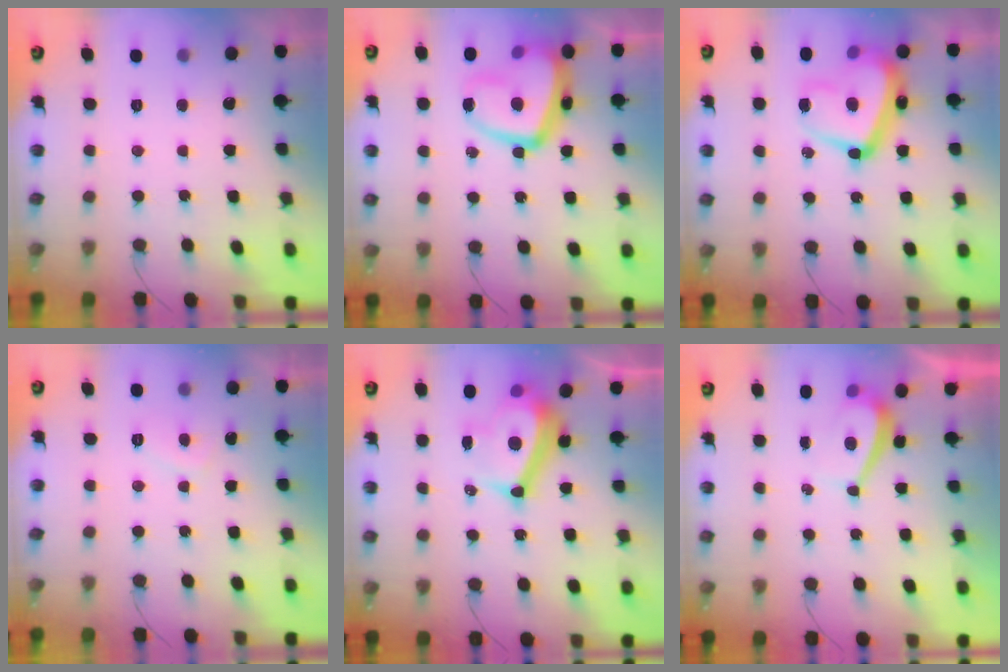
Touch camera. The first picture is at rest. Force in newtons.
{"total": 20.4, "press": 20.3, "slide": 2.1}
{"total": 19.1, "press": 19.1, "slide": 1.7}
{"total": 2.9, "press": 2.8, "slide": 0.7}
{"total": 10.4, "press": 9.9, "slide": 3.1}
{"total": 2.8, "press": 2.8, "slide": 0.6}